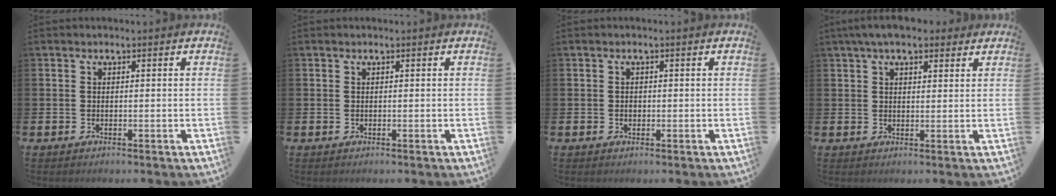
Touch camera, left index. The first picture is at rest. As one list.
[{"total": 0.0}, {"total": 0.7, "force": [-0.1, 0.6, 0.4], "torque": [0.000, 0.001, -0.005]}, {"total": 4.8, "force": [3.9, 1.7, 2.3], "torque": [-0.044, -0.007, 0.071]}]